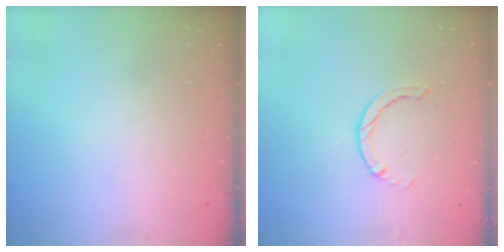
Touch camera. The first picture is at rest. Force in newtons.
{"total": 1.4, "press": 1.4, "slide": 0.3}